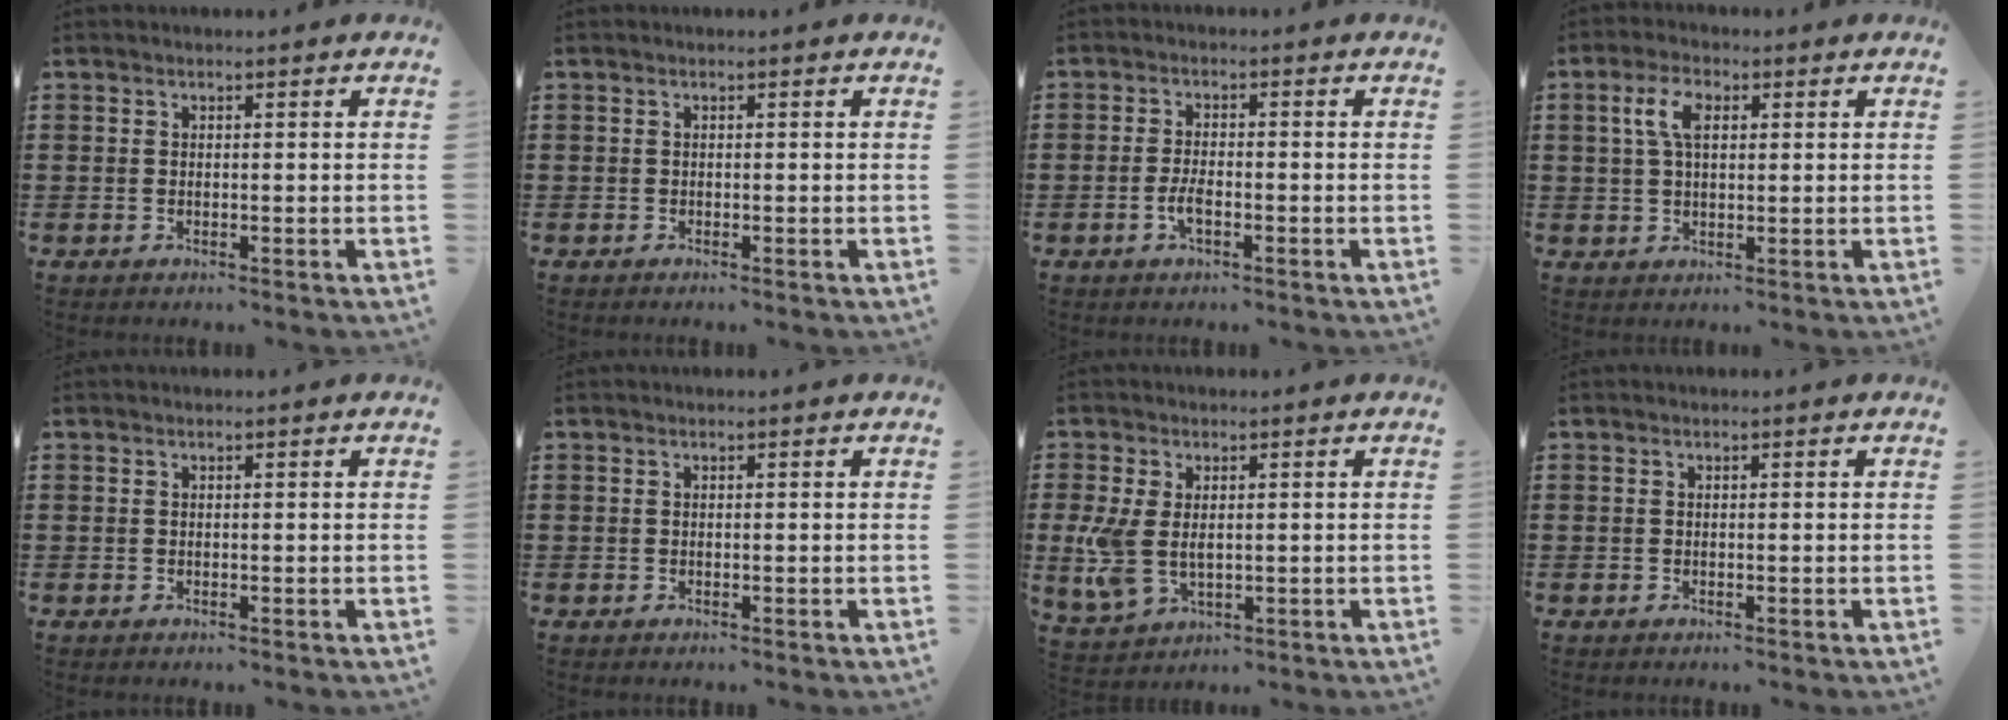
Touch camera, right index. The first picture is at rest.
{"total": 0.0}
{"total": 3.0, "force": [-1.2, 1.0, 2.6], "torque": [-0.061, -0.004, -0.025]}
{"total": 5.2, "force": [1.5, 2.5, 4.3], "torque": [-0.093, 0.014, 0.024]}
{"total": 0.0}
{"total": 0.0}
{"total": 6.1, "force": [0.0, 3.7, 4.9], "torque": [-0.128, -0.004, -0.005]}
{"total": 0.0}